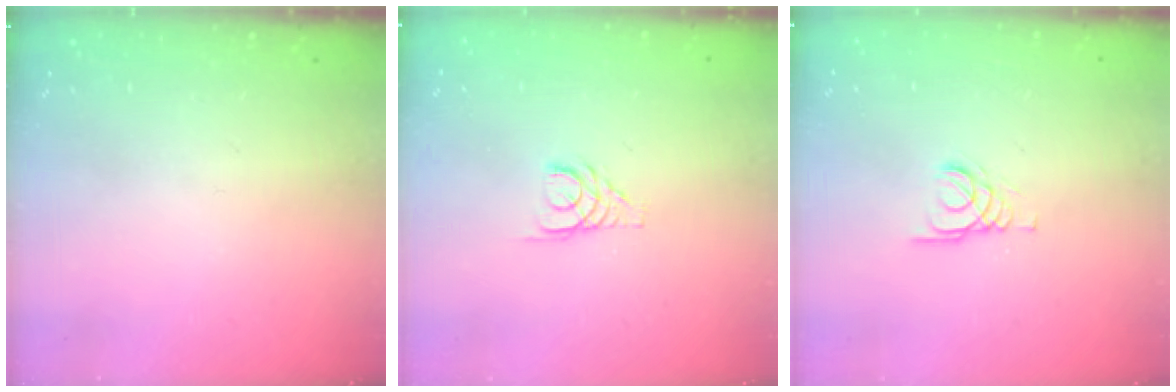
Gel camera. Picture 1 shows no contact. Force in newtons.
{"total": 4.2, "press": 4.2, "slide": 0.4}
{"total": 1.4, "press": 1.4, "slide": 0.2}